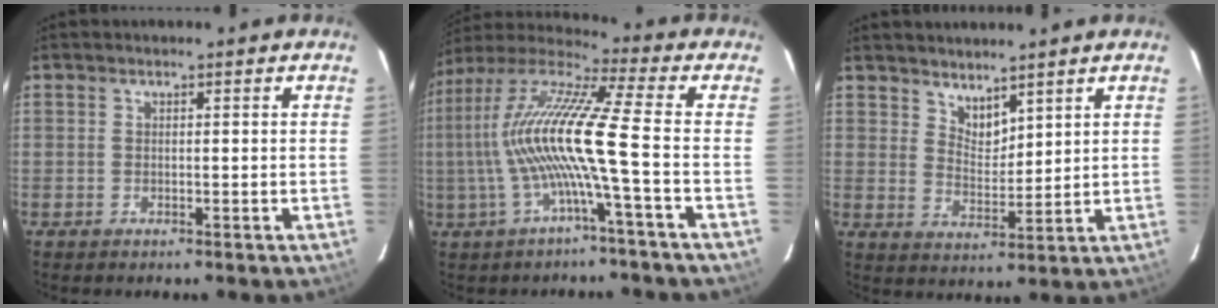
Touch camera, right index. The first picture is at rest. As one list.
[{"total": 14.8, "force": [-2.7, -1.2, 14.5], "torque": [-0.264, -0.003, -0.053]}, {"total": 4.8, "force": [4.1, 2.0, 1.6], "torque": [-0.020, -0.005, 0.076]}]